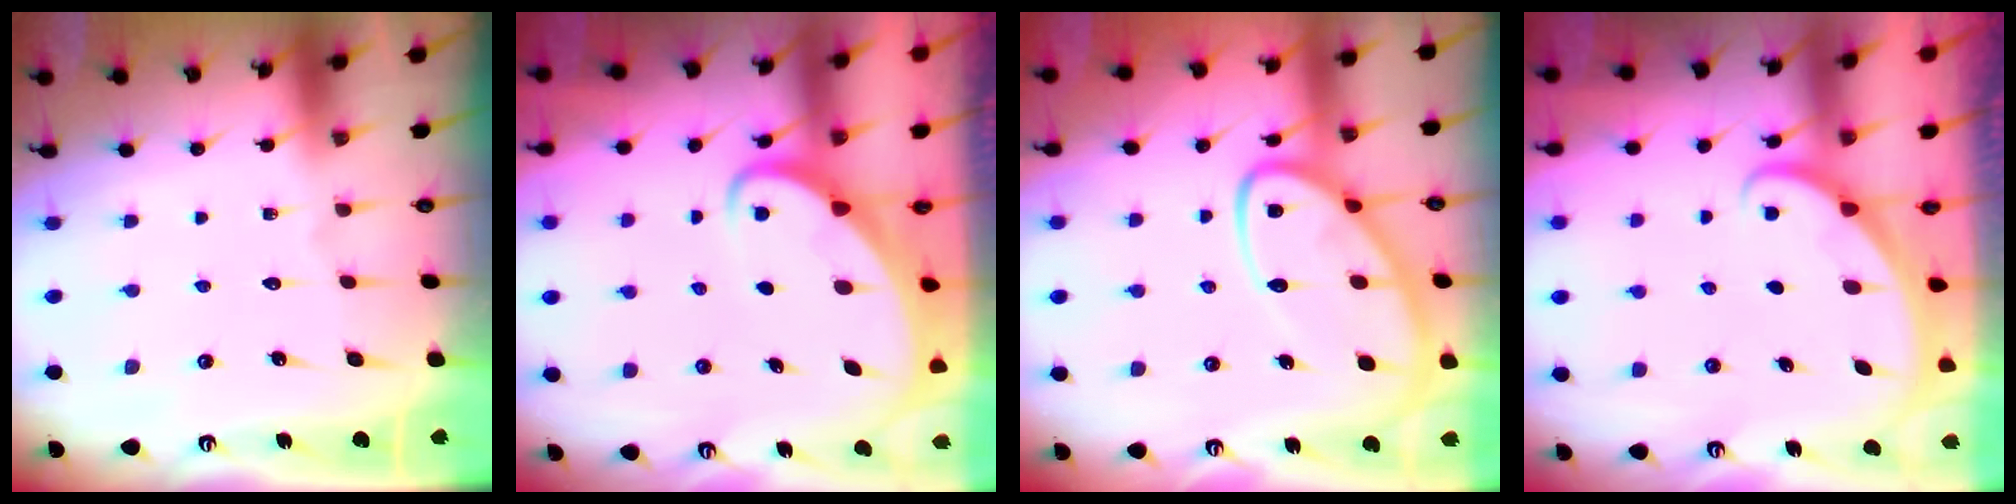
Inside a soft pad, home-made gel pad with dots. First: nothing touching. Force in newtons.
{"total": 3.0, "press": 3.0, "slide": 0.2}
{"total": 12.2, "press": 12.2, "slide": 1.2}
{"total": 2.9, "press": 2.9, "slide": 0.2}